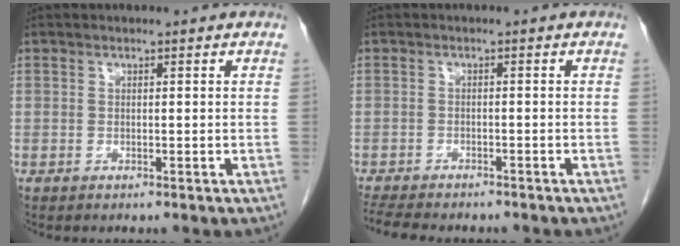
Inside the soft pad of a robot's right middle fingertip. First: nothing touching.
{"total": 9.2, "force": [-7.9, 2.4, 3.9], "torque": [-0.069, -0.006, -0.115]}